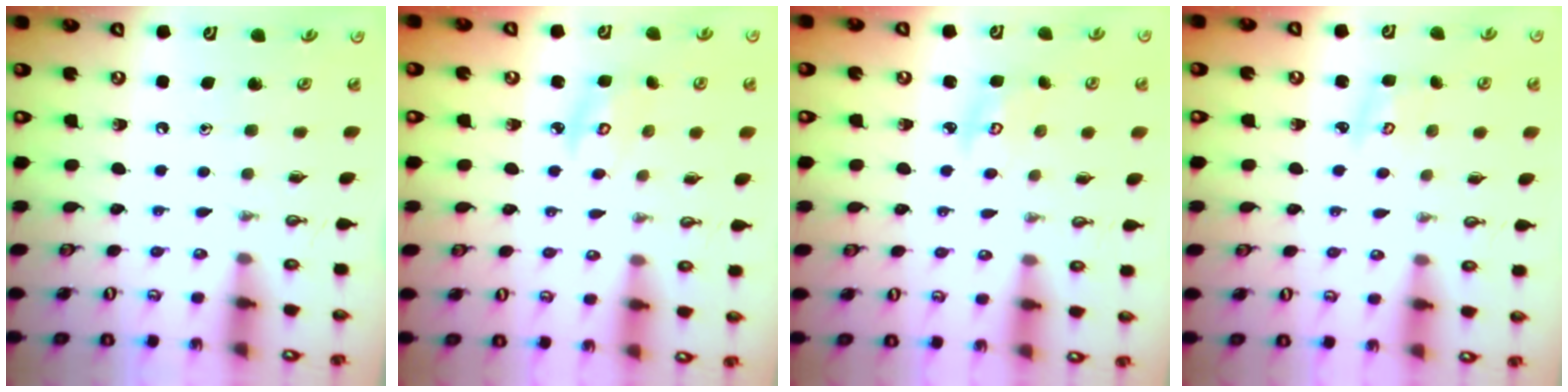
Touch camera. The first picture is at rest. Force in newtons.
{"total": 3.2, "press": 3.2, "slide": 0.2}
{"total": 2.9, "press": 2.9, "slide": 0.1}
{"total": 2.7, "press": 2.7, "slide": 0.3}